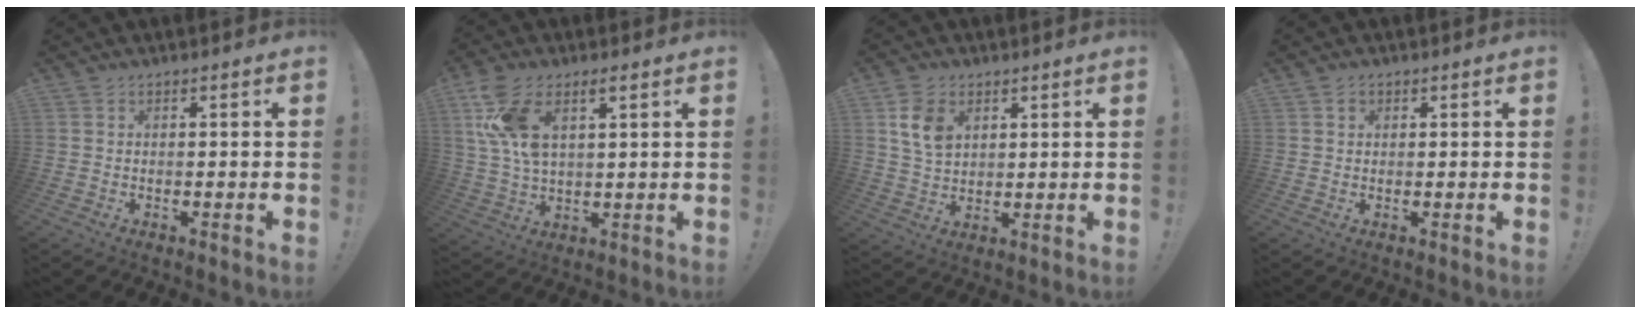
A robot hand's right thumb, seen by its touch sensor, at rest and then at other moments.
{"total": 12.1, "force": [5.4, 6.5, 8.6], "torque": [-0.174, -0.008, 0.105]}
{"total": 9.3, "force": [3.7, 6.7, 5.2], "torque": [-0.082, -0.001, 0.074]}
{"total": 1.2, "force": [0.7, 1.0, 0.1], "torque": [0.005, 0.000, 0.011]}